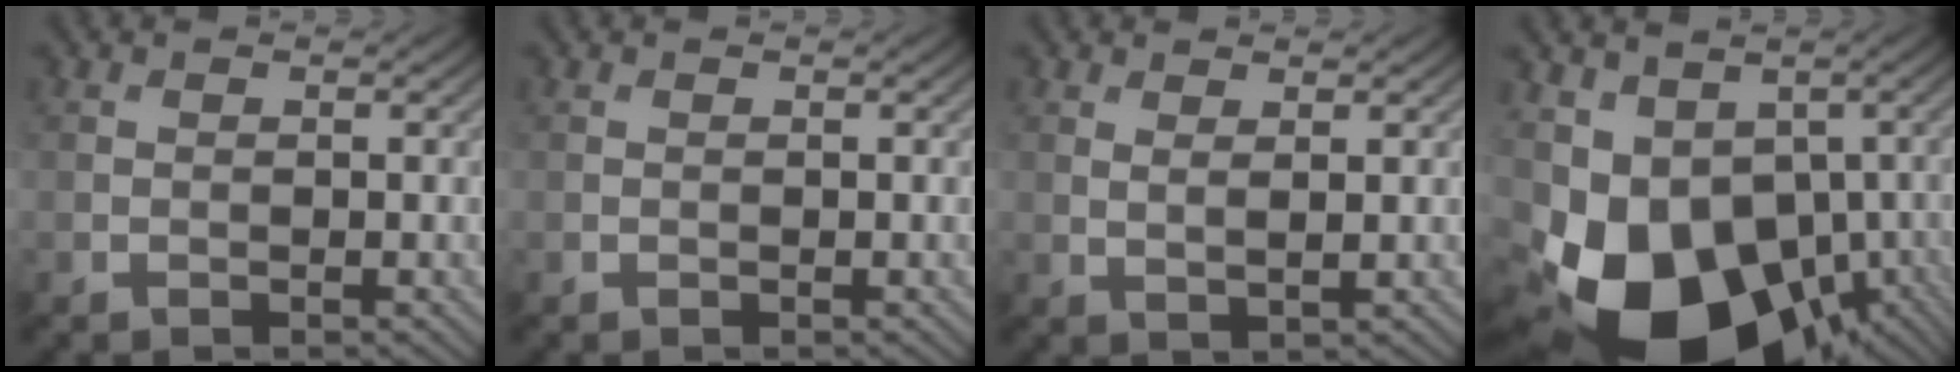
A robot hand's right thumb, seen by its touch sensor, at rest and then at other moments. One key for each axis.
{"total": 0.0}
{"total": 1.6, "fx": 1.1, "fy": 0.3, "fz": 1.2, "tx": -0.030, "ty": -0.003, "tz": 0.020}
{"total": 15.0, "fx": -3.4, "fy": 11.1, "fz": 9.6, "tx": -0.184, "ty": -0.041, "tz": -0.037}